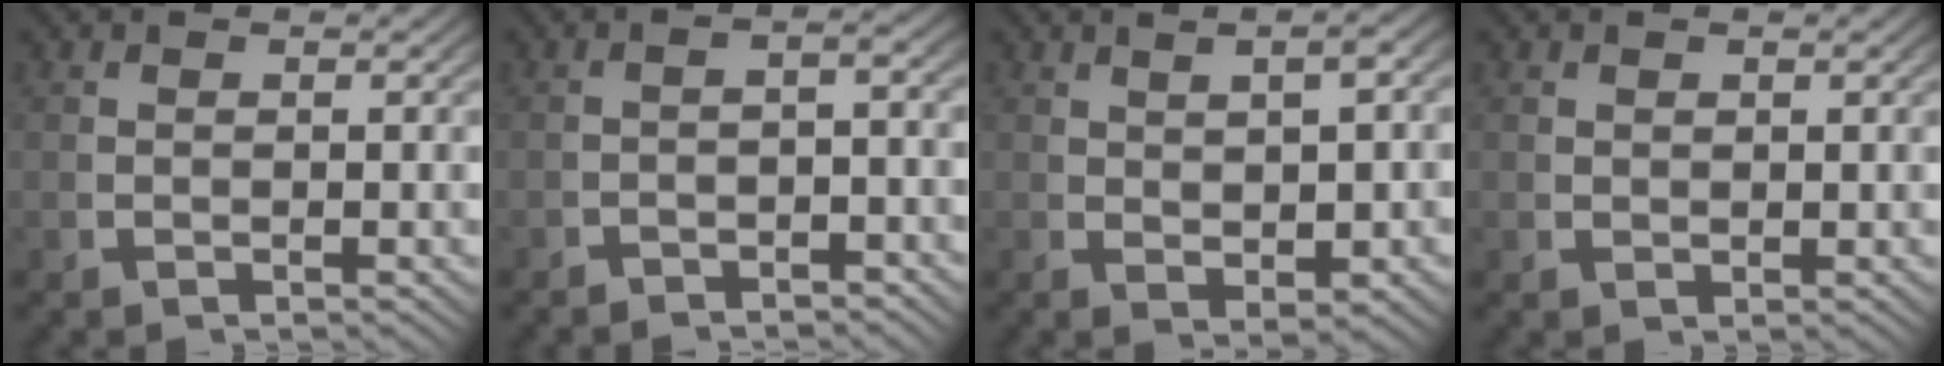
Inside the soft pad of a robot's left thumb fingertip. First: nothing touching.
{"total": 2.4, "force": [-2.0, 0.4, 1.2], "torque": [-0.017, -0.005, -0.032]}
{"total": 4.6, "force": [1.1, 2.1, 3.9], "torque": [-0.043, 0.004, 0.025]}
{"total": 0.8, "force": [0.6, 0.4, 0.3], "torque": [-0.003, -0.006, 0.020]}